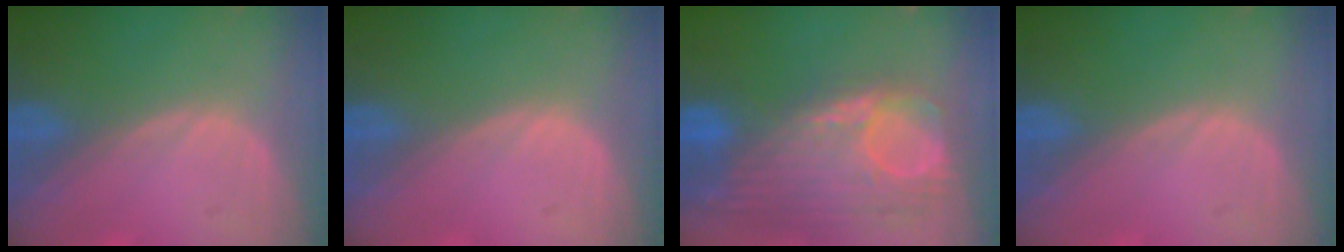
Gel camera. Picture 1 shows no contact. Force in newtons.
{"total": 0.0}
{"total": 12.7, "press": 10.6, "slide": 6.9}
{"total": 0.0}